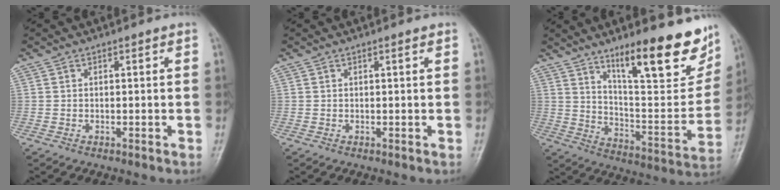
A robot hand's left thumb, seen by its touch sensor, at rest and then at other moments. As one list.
[{"total": 0.5, "force": [0.3, 0.1, 0.4], "torque": [-0.007, -0.001, 0.004]}, {"total": 22.2, "force": [14.1, 5.9, 16.1], "torque": [-0.190, -0.078, 0.224]}]